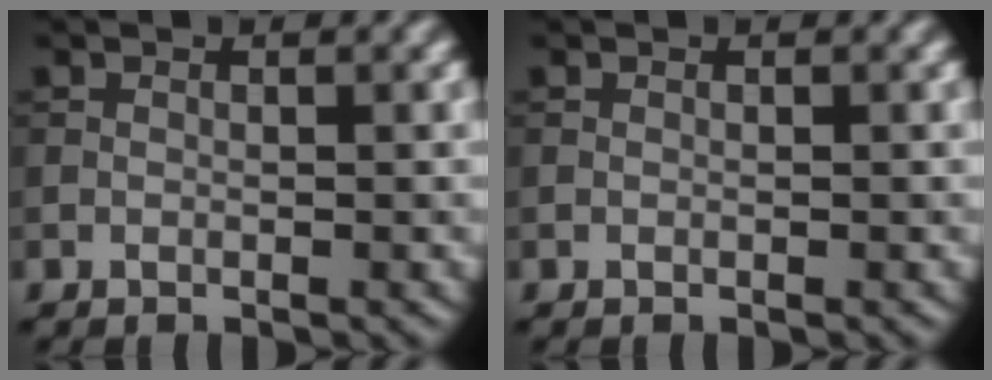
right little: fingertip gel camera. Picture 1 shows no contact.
{"total": 0.0}